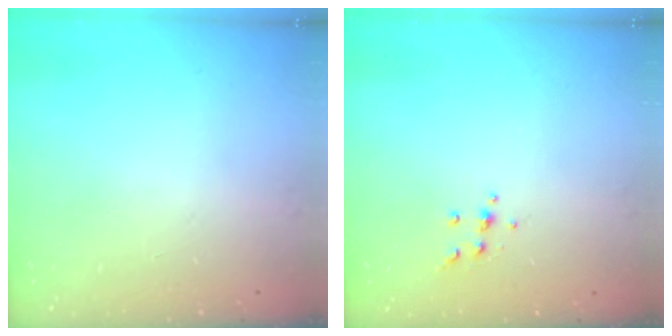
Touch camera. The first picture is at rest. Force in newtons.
{"total": 4.0, "press": 3.8, "slide": 1.0}